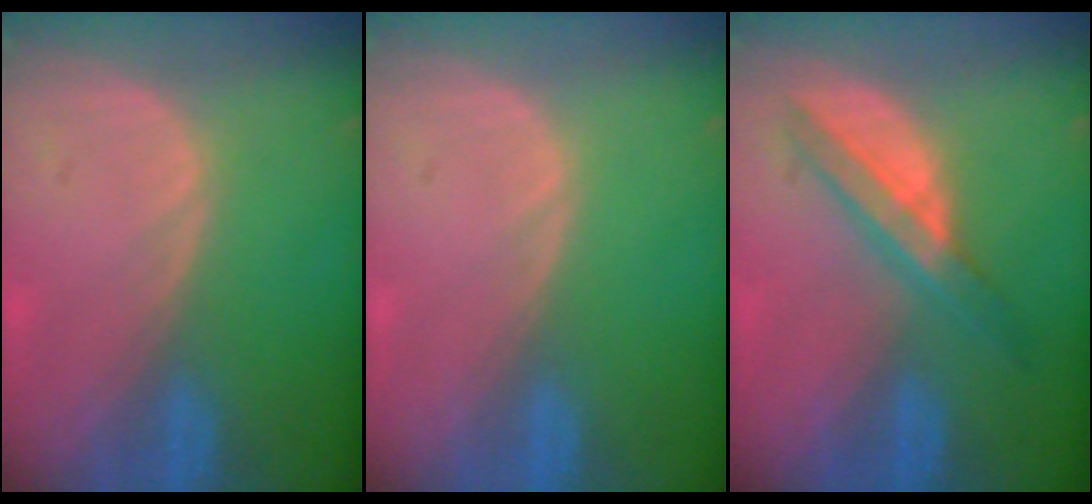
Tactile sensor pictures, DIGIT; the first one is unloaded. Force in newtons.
{"total": 0.0}
{"total": 5.3, "press": 5.3, "slide": 0.3}